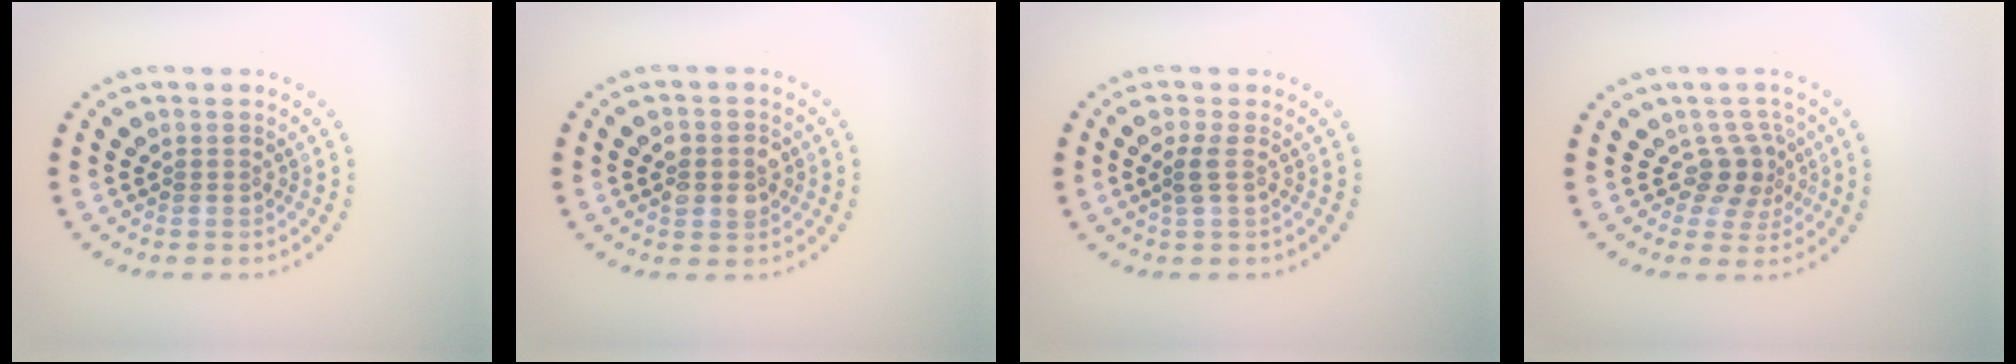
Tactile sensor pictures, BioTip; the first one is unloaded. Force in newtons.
{"total": 2.9, "press": 2.8, "slide": 0.3}
{"total": 1.3, "press": 1.0, "slide": 0.8}
{"total": 2.7, "press": 1.9, "slide": 1.9}